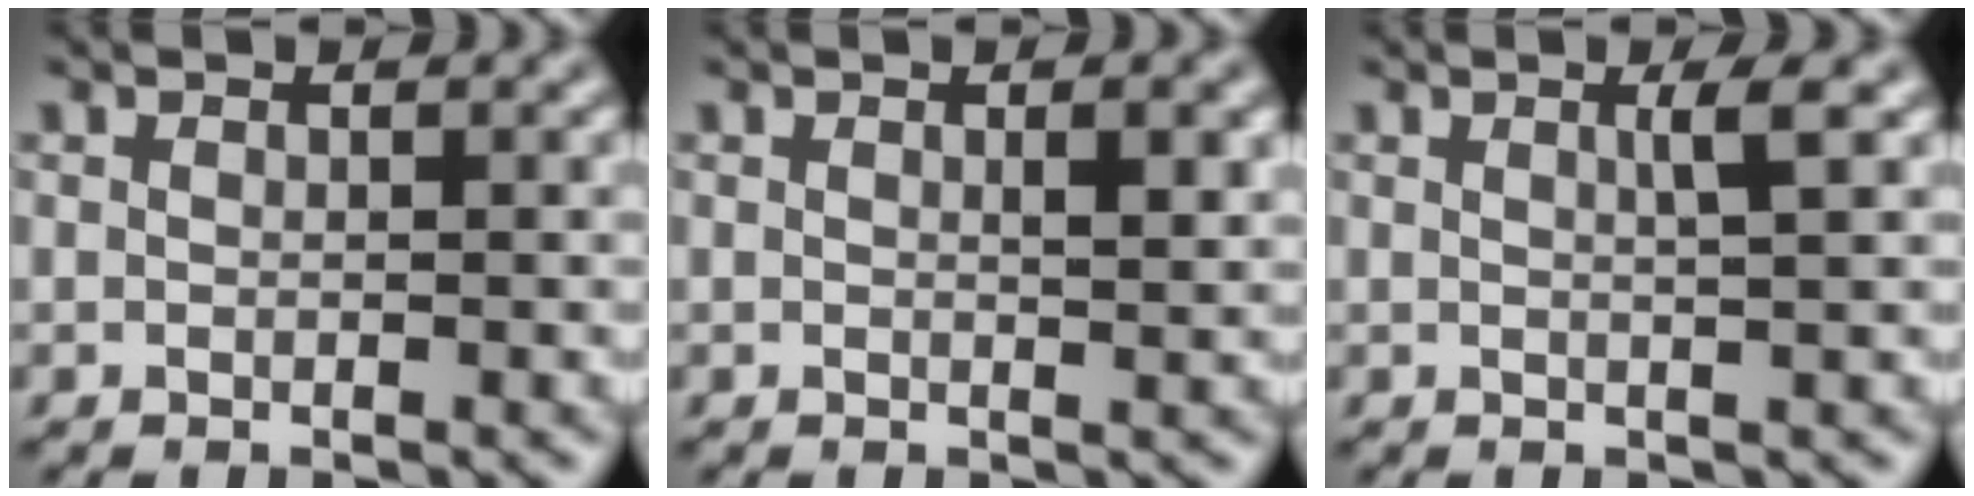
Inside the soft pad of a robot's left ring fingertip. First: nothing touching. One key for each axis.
{"total": 1.5, "fx": 0.5, "fy": 0.3, "fz": 1.4, "tx": -0.021, "ty": -0.002, "tz": 0.008}
{"total": 1.8, "fx": 0.7, "fy": 0.3, "fz": 1.7, "tx": -0.026, "ty": 0.000, "tz": 0.006}